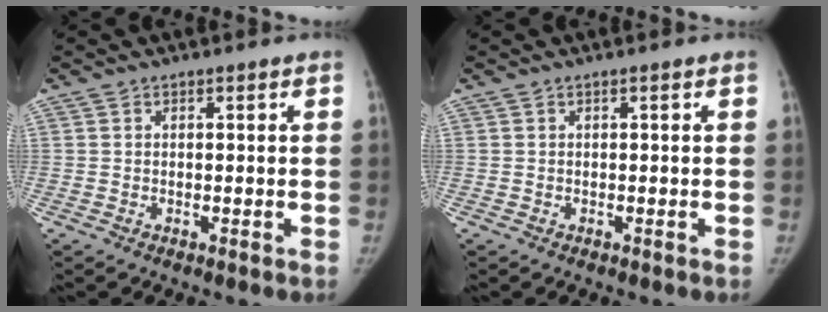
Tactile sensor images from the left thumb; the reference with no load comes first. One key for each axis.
{"total": 0.0}